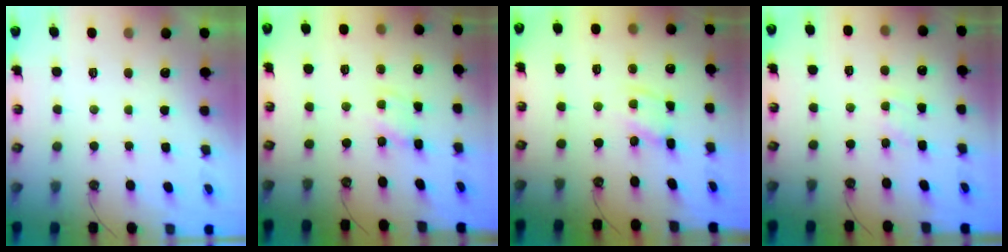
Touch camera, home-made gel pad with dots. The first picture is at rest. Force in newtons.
{"total": 1.1, "press": 1.1, "slide": 0.1}
{"total": 3.0, "press": 3.0, "slide": 0.1}
{"total": 2.2, "press": 2.2, "slide": 0.4}